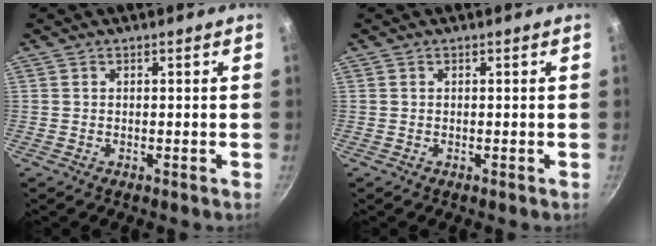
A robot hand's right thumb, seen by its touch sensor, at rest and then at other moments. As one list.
[{"total": 0.0}]